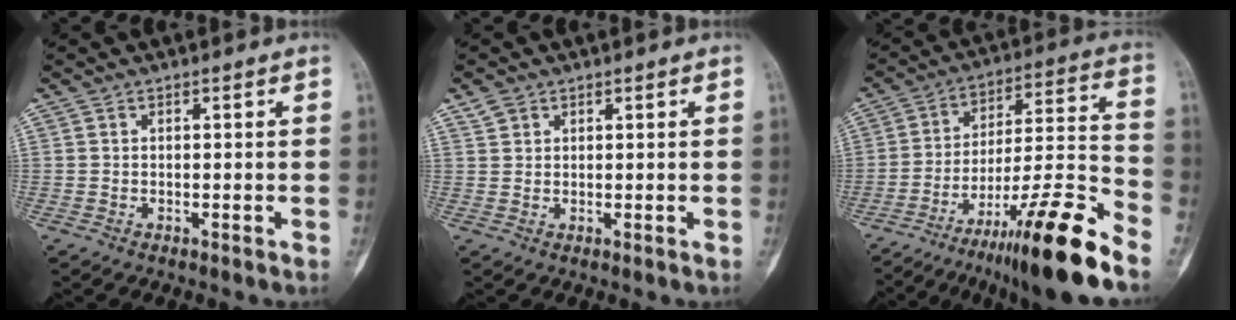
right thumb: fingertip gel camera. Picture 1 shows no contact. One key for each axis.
{"total": 2.1, "fx": 1.4, "fy": 1.4, "fz": 0.6, "tx": -0.004, "ty": 0.000, "tz": 0.026}
{"total": 20.9, "fx": -14.4, "fy": 1.9, "fz": 15.1, "tx": -0.228, "ty": 0.078, "tz": -0.231}